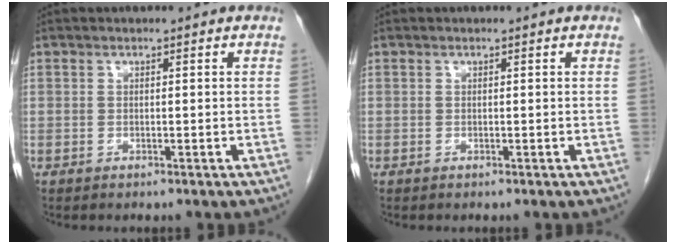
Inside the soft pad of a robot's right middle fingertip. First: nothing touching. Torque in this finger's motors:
{"motor_torque": [0.31, 0.08, -0.03, 0.01]}